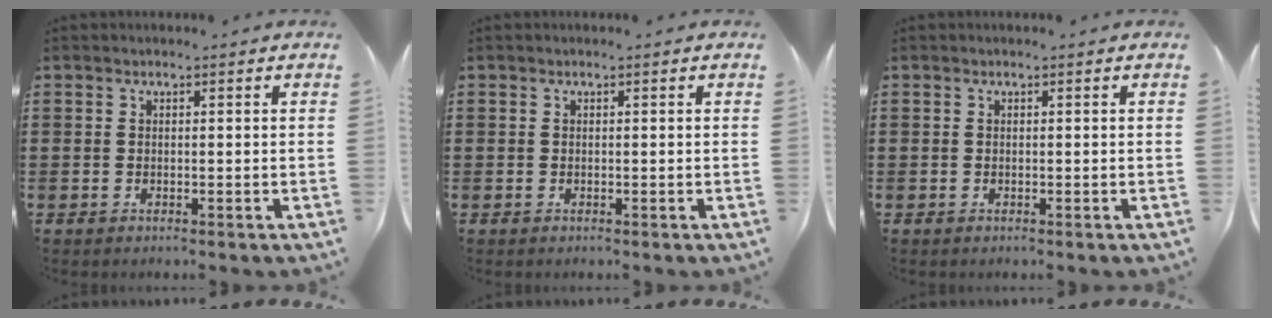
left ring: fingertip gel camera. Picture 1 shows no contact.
{"total": 0.0}
{"total": 0.0}